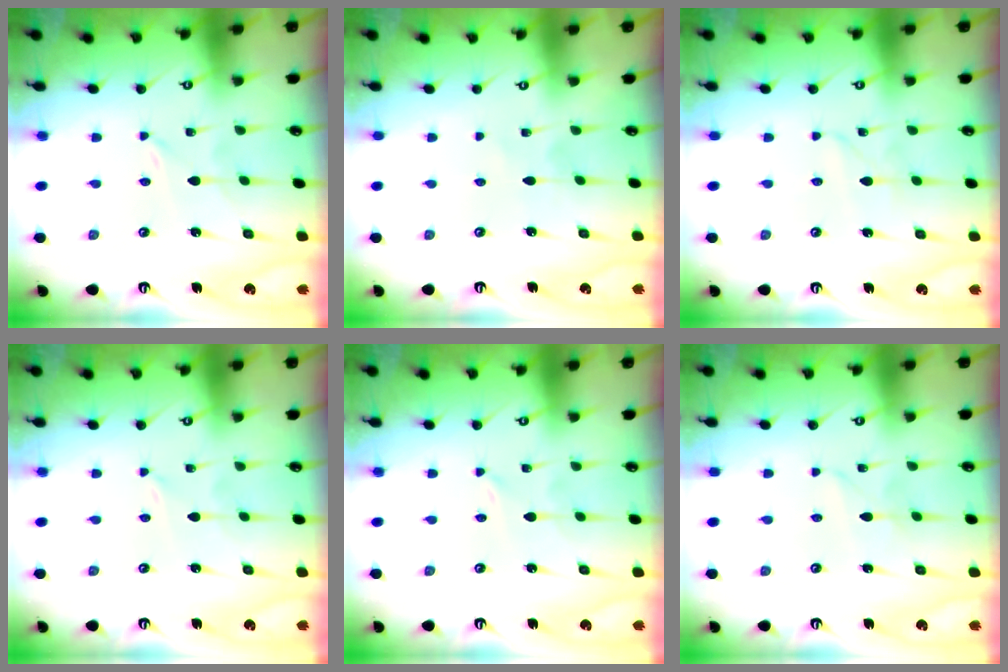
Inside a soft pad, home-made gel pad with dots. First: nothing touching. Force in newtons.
{"total": 1.5, "press": 1.5, "slide": 0.2}
{"total": 1.6, "press": 1.5, "slide": 0.2}
{"total": 0.0}
{"total": 0.0}
{"total": 2.7, "press": 2.7, "slide": 0.3}